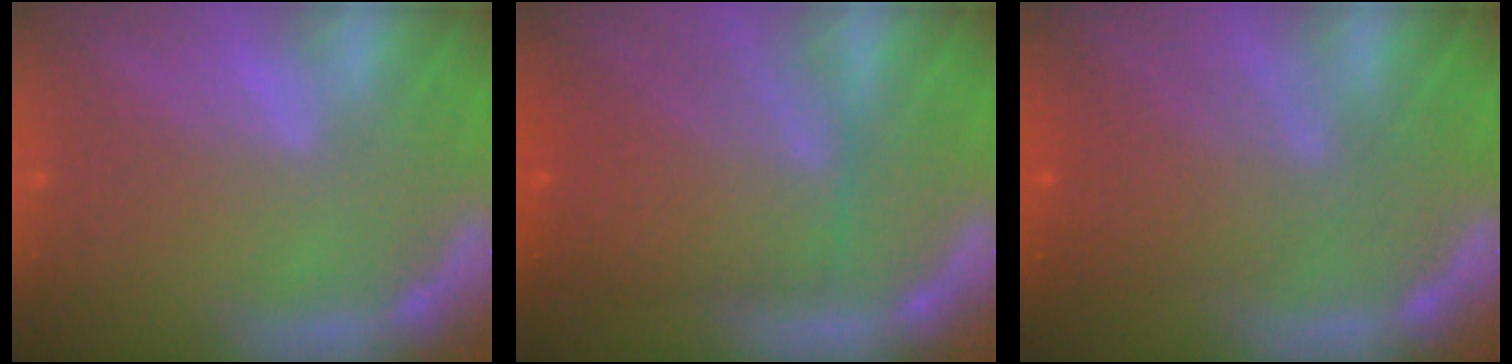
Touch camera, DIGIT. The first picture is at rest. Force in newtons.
{"total": 8.6}
{"total": 6.0}